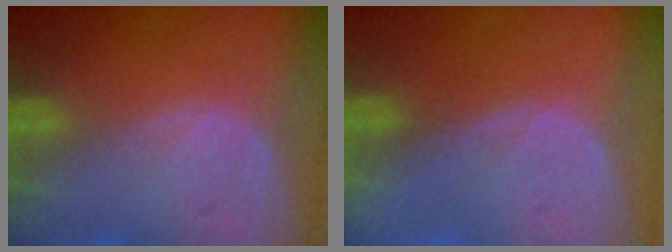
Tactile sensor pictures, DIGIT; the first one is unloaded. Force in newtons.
{"total": 0.0}